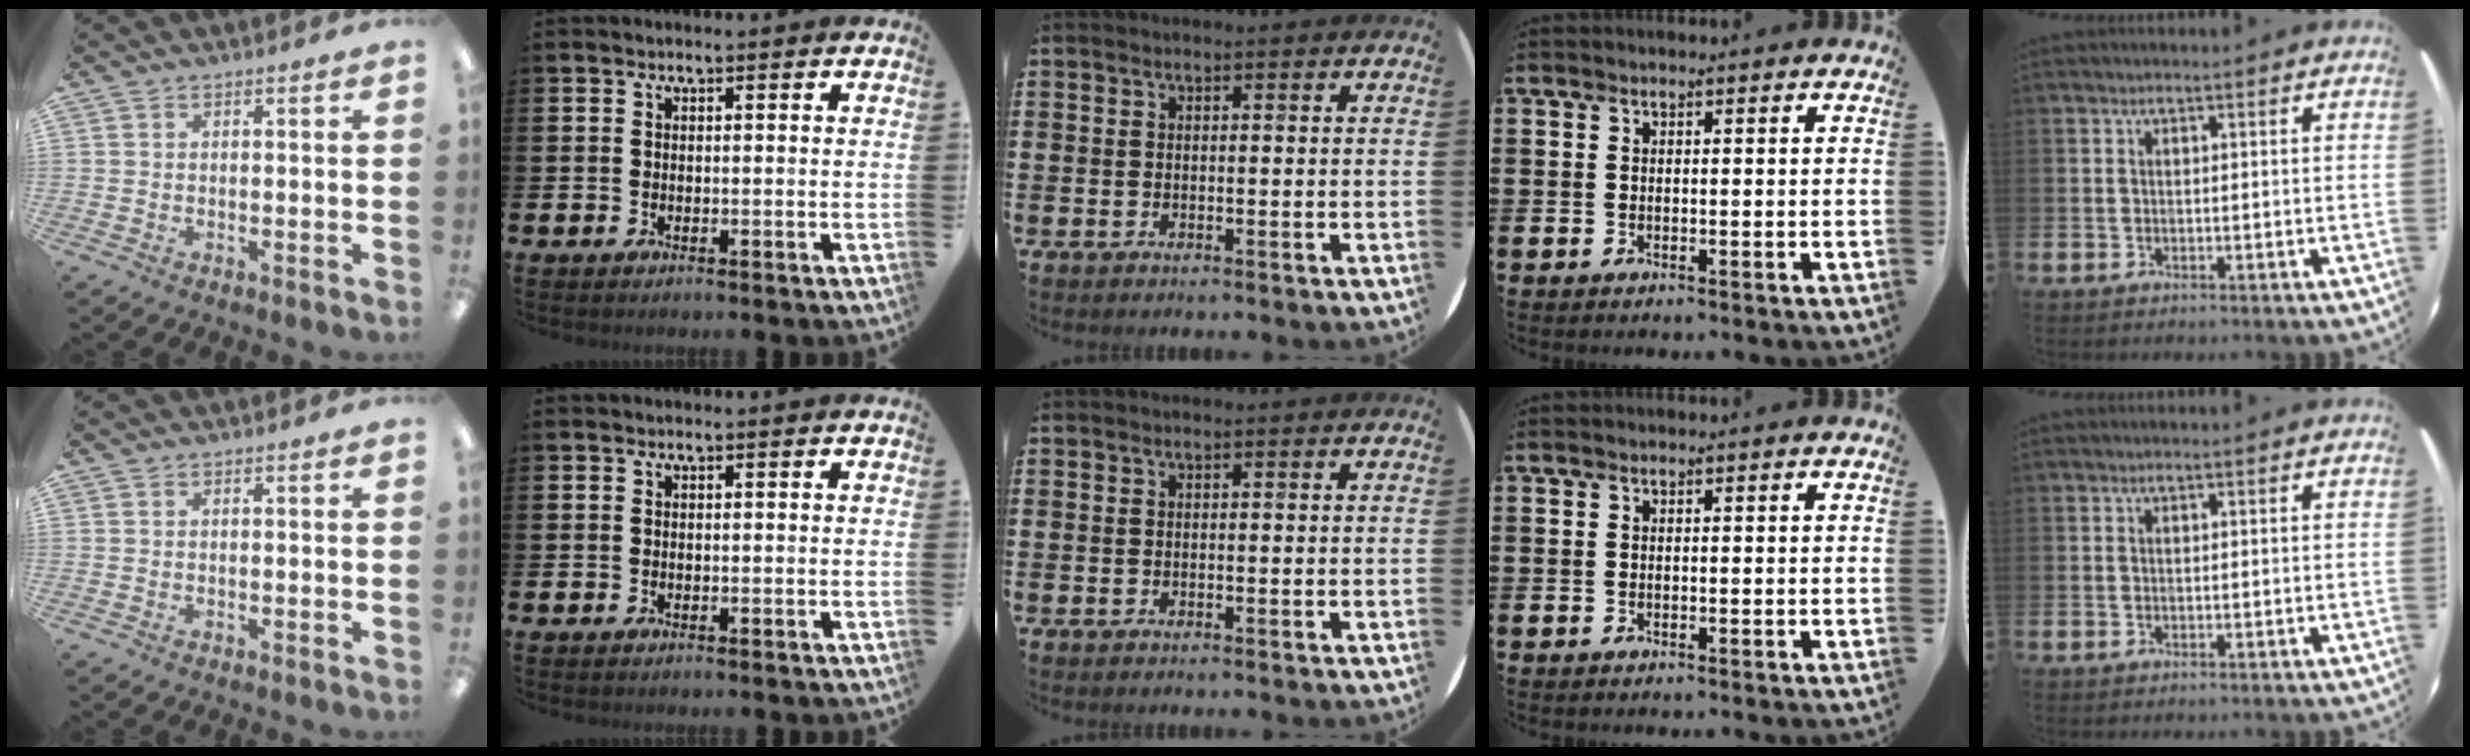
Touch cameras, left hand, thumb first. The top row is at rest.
{}